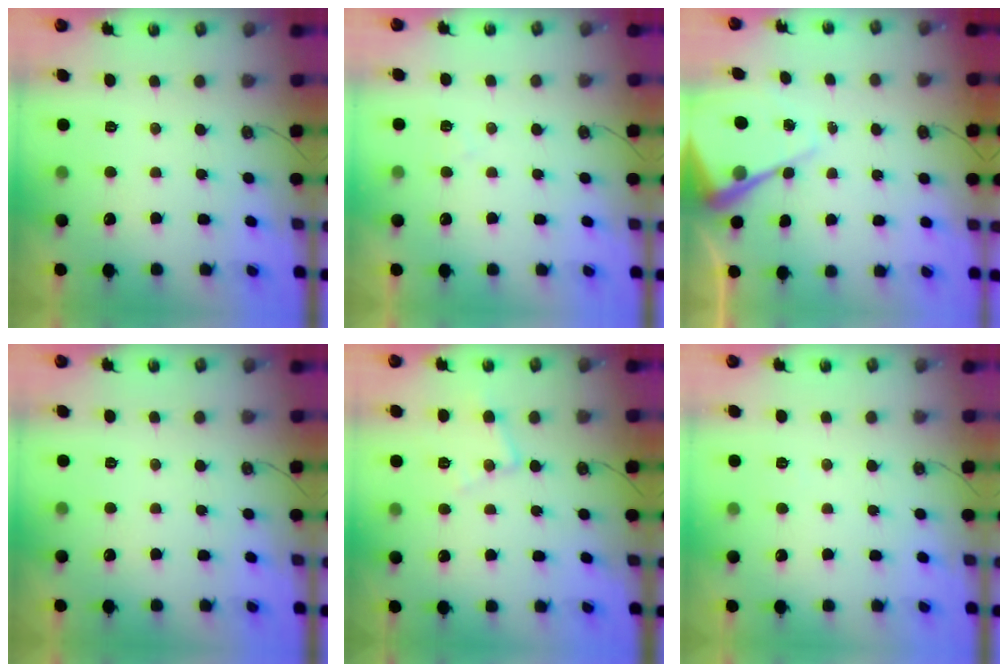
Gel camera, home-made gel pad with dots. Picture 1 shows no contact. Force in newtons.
{"total": 5.2, "press": 5.1, "slide": 0.7}
{"total": 9.9, "press": 9.9, "slide": 0.9}
{"total": 0.0}
{"total": 9.2, "press": 9.2, "slide": 0.7}
{"total": 2.6, "press": 2.5, "slide": 0.5}